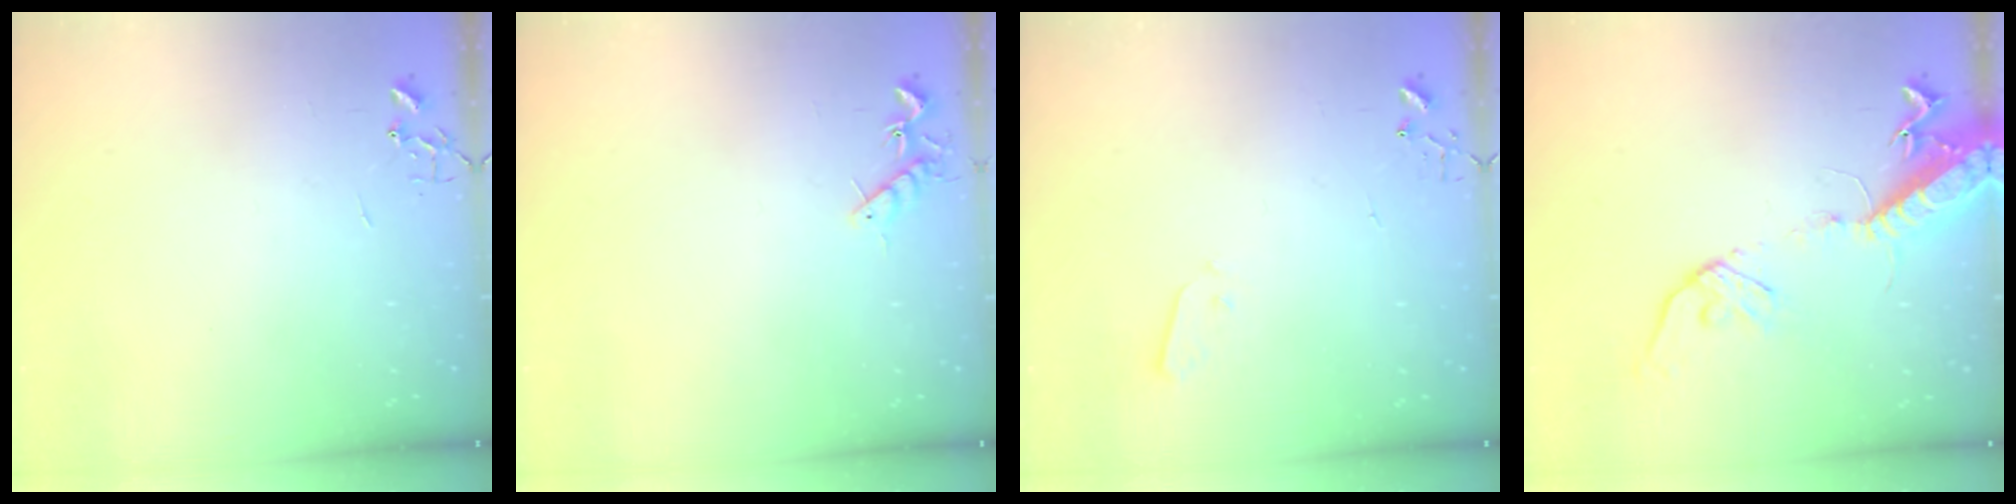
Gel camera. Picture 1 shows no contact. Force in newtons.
{"total": 7.0, "press": 6.9, "slide": 0.9}
{"total": 2.8, "press": 2.7, "slide": 0.4}
{"total": 16.2, "press": 15.8, "slide": 3.6}